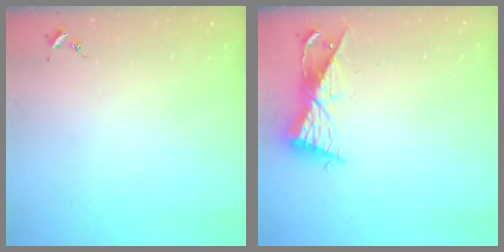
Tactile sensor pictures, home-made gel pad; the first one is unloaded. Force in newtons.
{"total": 9.4, "press": 9.4, "slide": 0.6}